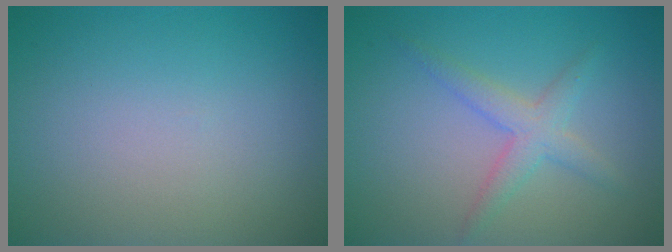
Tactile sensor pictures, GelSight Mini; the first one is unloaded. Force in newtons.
{"total": 2.6, "press": 2.6, "slide": 0.1}